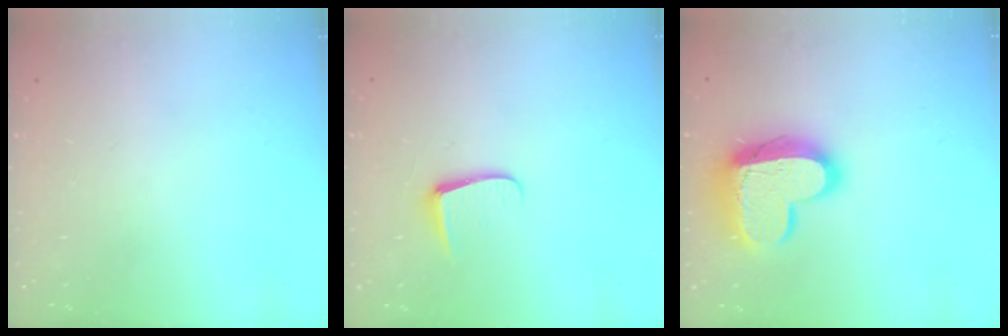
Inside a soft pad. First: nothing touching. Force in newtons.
{"total": 6.0, "press": 6.0, "slide": 0.8}
{"total": 15.7, "press": 15.7, "slide": 1.2}